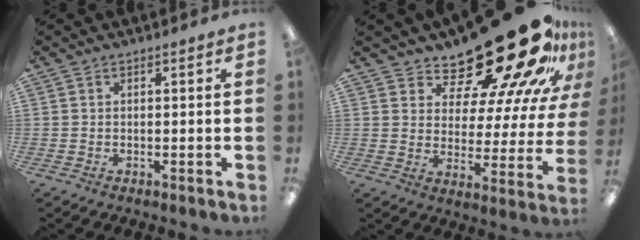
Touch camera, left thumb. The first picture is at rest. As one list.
[{"total": 25.9, "force": [19.2, 9.2, 14.8], "torque": [-0.194, -0.136, 0.315]}]